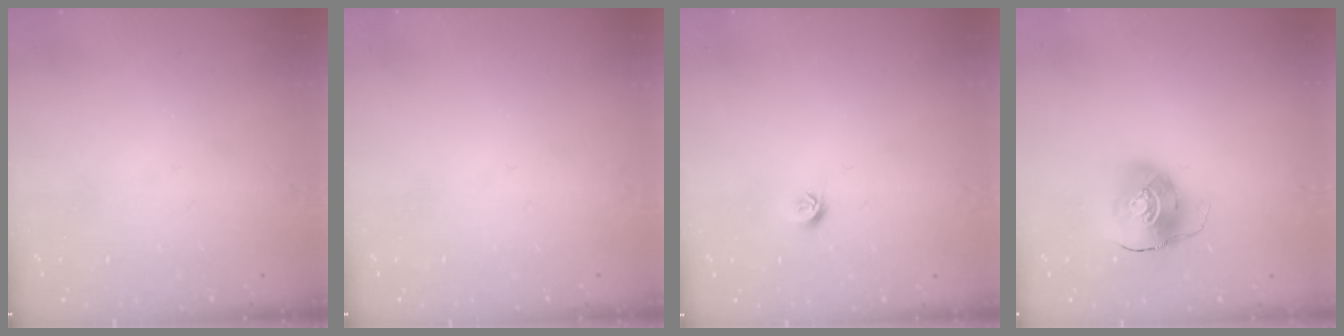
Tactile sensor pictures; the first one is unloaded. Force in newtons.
{"total": 0.0}
{"total": 4.9, "press": 4.8, "slide": 0.9}
{"total": 10.1, "press": 10.1, "slide": 0.7}